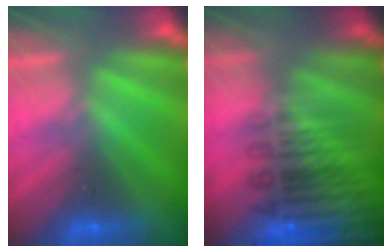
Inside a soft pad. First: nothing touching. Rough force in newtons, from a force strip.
{"total": 7.3}